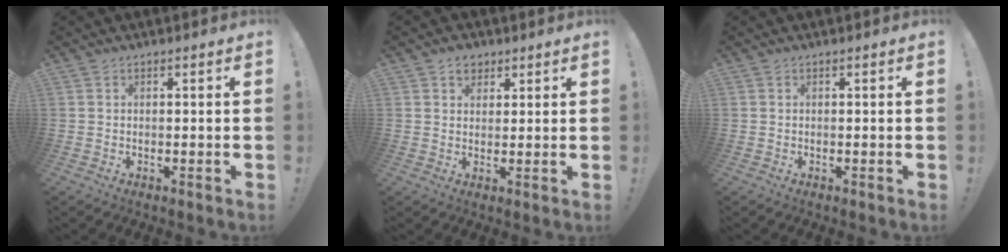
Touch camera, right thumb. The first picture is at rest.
{"total": 4.4, "force": [2.8, 3.2, 1.1], "torque": [0.000, -0.011, 0.049]}
{"total": 0.0}